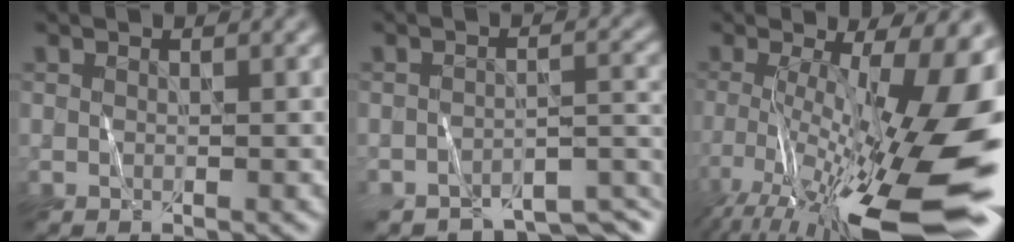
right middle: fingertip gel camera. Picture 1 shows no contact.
{"total": 6.0, "force": [-5.6, 1.3, 1.9], "torque": [-0.020, -0.015, -0.073]}
{"total": 17.6, "force": [-4.6, 5.5, 16.1], "torque": [-0.246, -0.021, -0.069]}